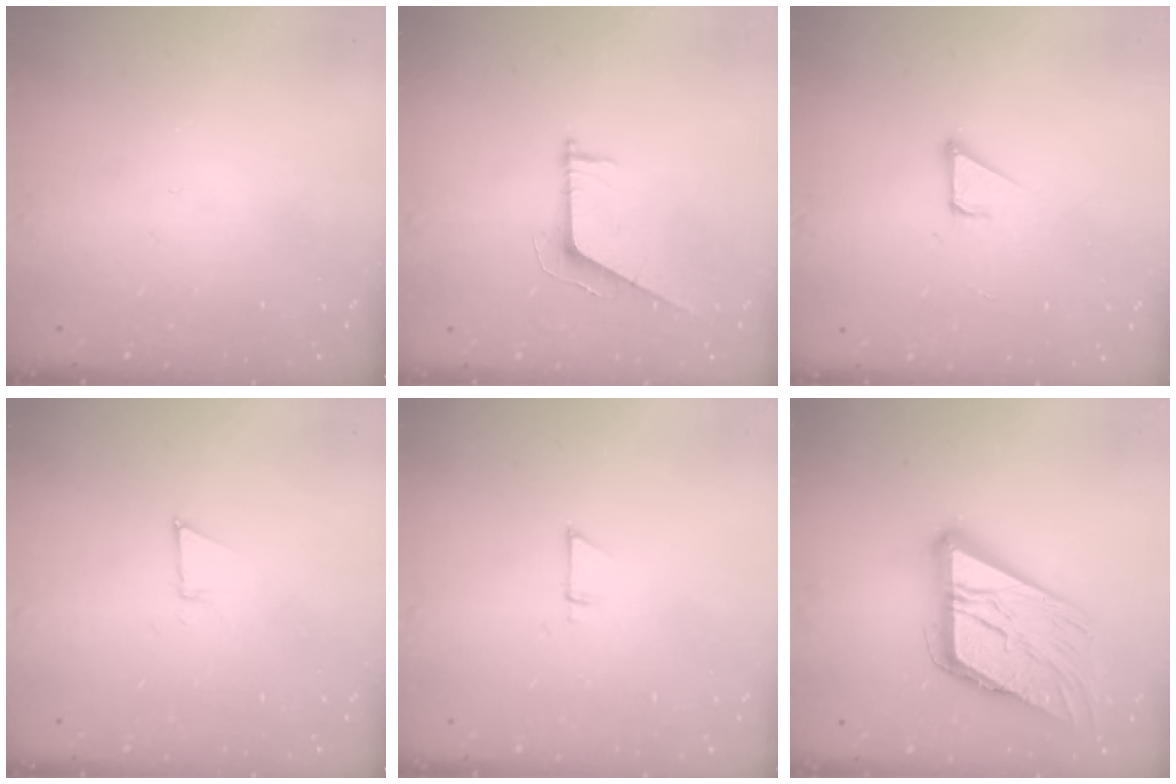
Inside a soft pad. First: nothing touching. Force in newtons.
{"total": 6.5, "press": 6.5, "slide": 0.2}
{"total": 2.1, "press": 2.1, "slide": 0.0}
{"total": 3.8, "press": 3.7, "slide": 0.6}
{"total": 3.5, "press": 3.4, "slide": 0.4}
{"total": 18.6, "press": 18.4, "slide": 2.2}